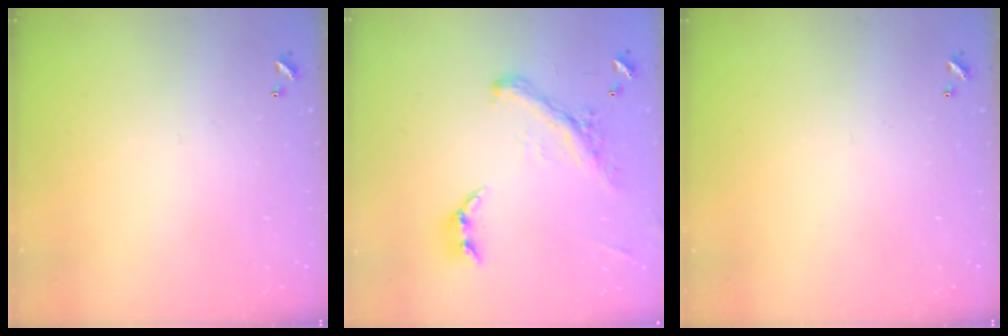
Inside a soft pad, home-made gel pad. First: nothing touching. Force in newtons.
{"total": 4.4, "press": 4.2, "slide": 1.3}
{"total": 0.0}